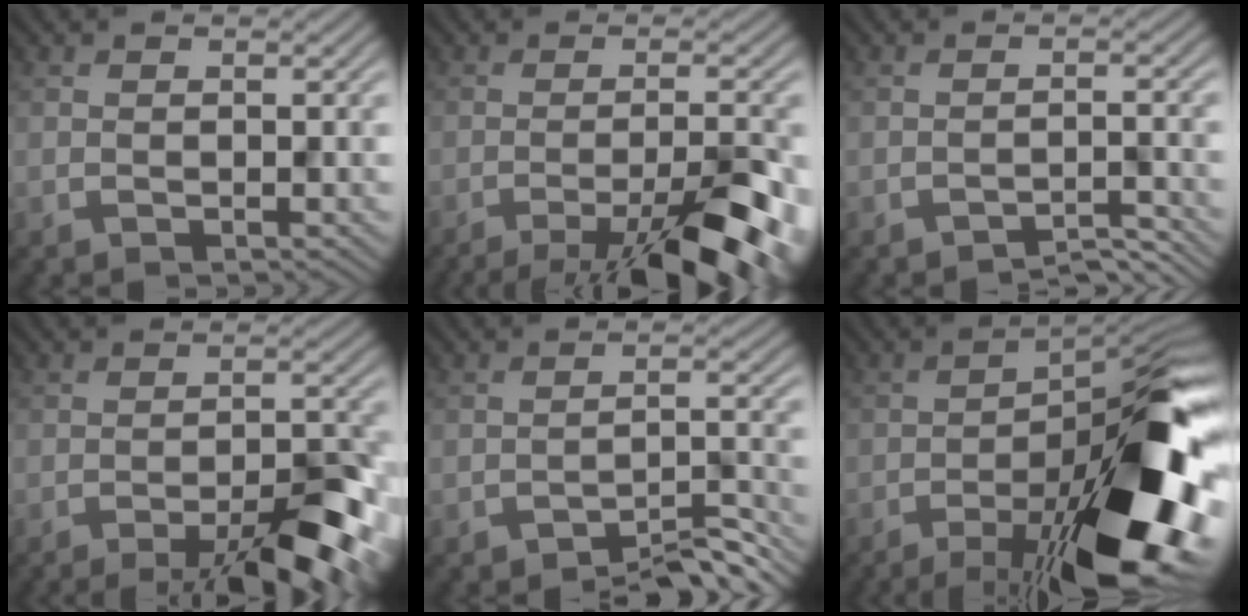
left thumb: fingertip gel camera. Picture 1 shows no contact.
{"total": 11.1, "force": [-6.8, 1.5, 8.7], "torque": [-0.129, 0.008, -0.098]}
{"total": 2.6, "force": [-2.5, -0.1, 0.6], "torque": [-0.007, 0.010, -0.041]}
{"total": 8.2, "force": [-5.4, 1.3, 5.9], "torque": [-0.087, 0.010, -0.077]}
{"total": 4.6, "force": [-4.0, 0.6, 2.1], "torque": [-0.031, 0.011, -0.060]}
{"total": 17.9, "force": [-8.5, 5.3, 14.9], "torque": [-0.195, 0.017, -0.136]}